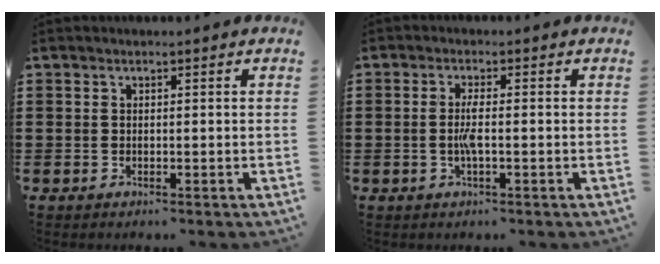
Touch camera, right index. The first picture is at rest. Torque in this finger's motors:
{"motor_torque": [0.76, -0.30, 0.14, 0.13]}